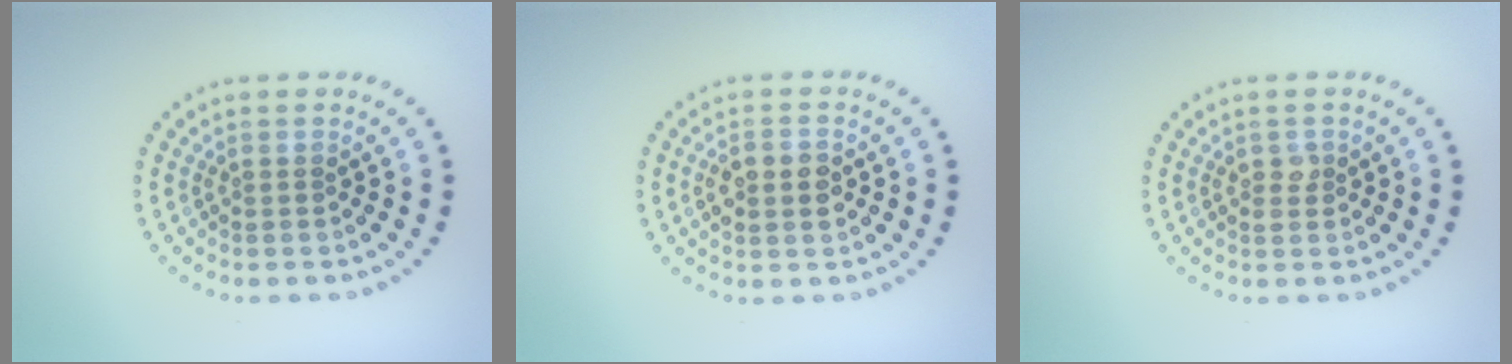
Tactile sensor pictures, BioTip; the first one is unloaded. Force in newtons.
{"total": 2.4, "press": 2.4, "slide": 0.1}
{"total": 1.1, "press": 1.1, "slide": 0.0}